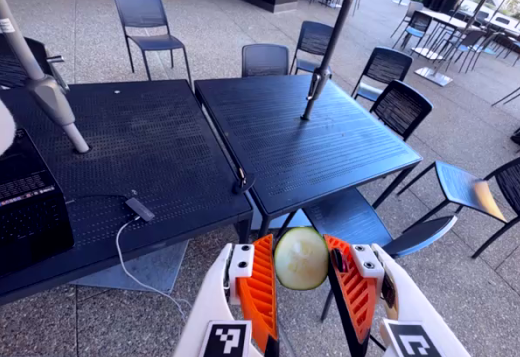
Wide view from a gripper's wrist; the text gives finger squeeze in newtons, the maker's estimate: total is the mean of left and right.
{"total": 7.7, "left": 7.1, "right": 8.3}